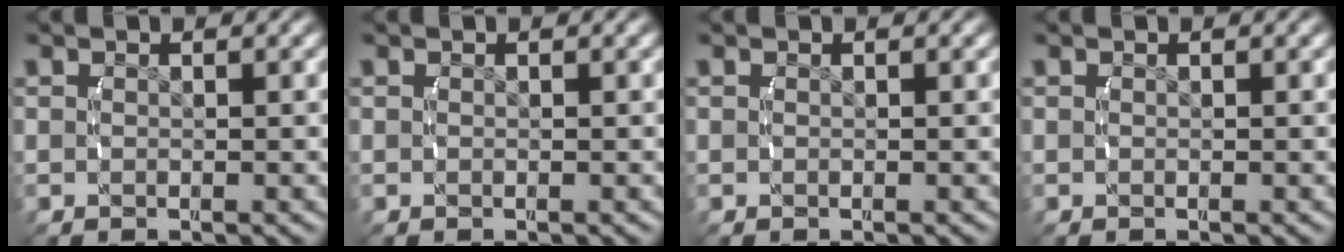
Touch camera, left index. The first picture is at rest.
{"total": 0.0}
{"total": 0.0}
{"total": 0.0}